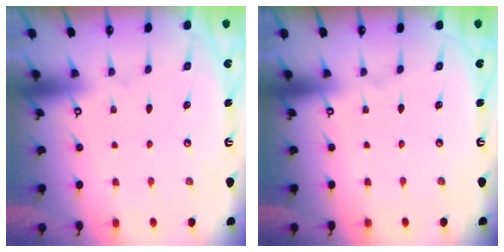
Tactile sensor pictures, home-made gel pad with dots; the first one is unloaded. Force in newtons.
{"total": 0.0}